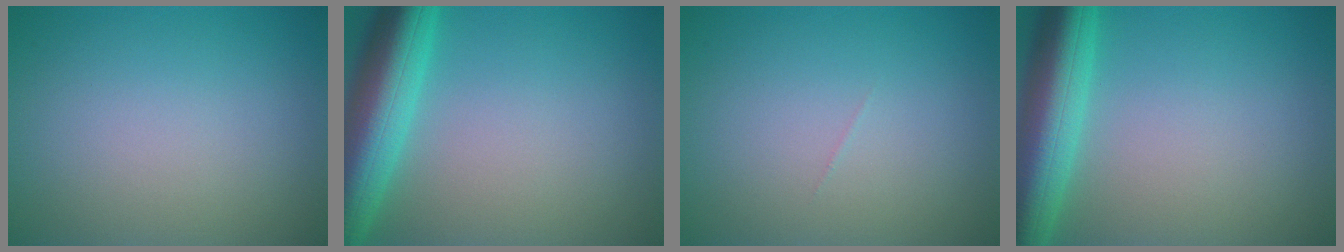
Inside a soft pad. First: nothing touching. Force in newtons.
{"total": 8.4, "press": 8.4, "slide": 0.4}
{"total": 0.0}
{"total": 7.8, "press": 7.8, "slide": 0.4}